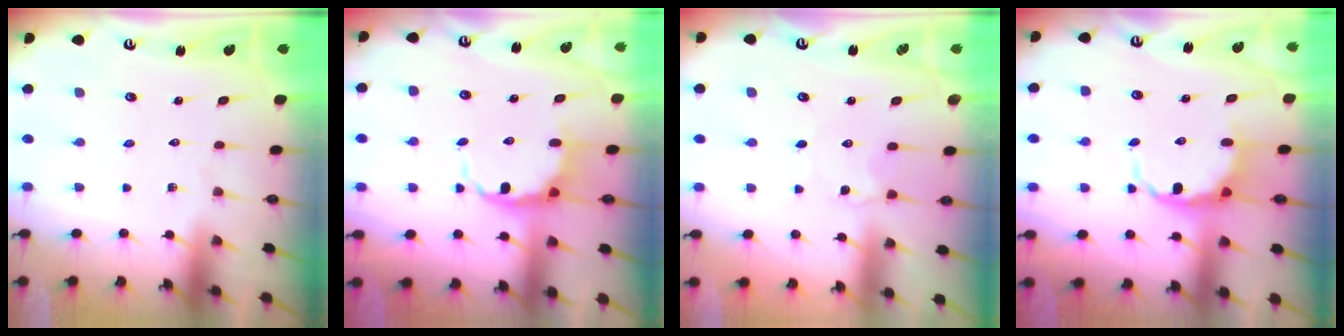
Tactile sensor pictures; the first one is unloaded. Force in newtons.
{"total": 6.1, "press": 5.7, "slide": 2.2}
{"total": 2.5, "press": 2.5, "slide": 0.2}
{"total": 6.3, "press": 6.0, "slide": 1.8}